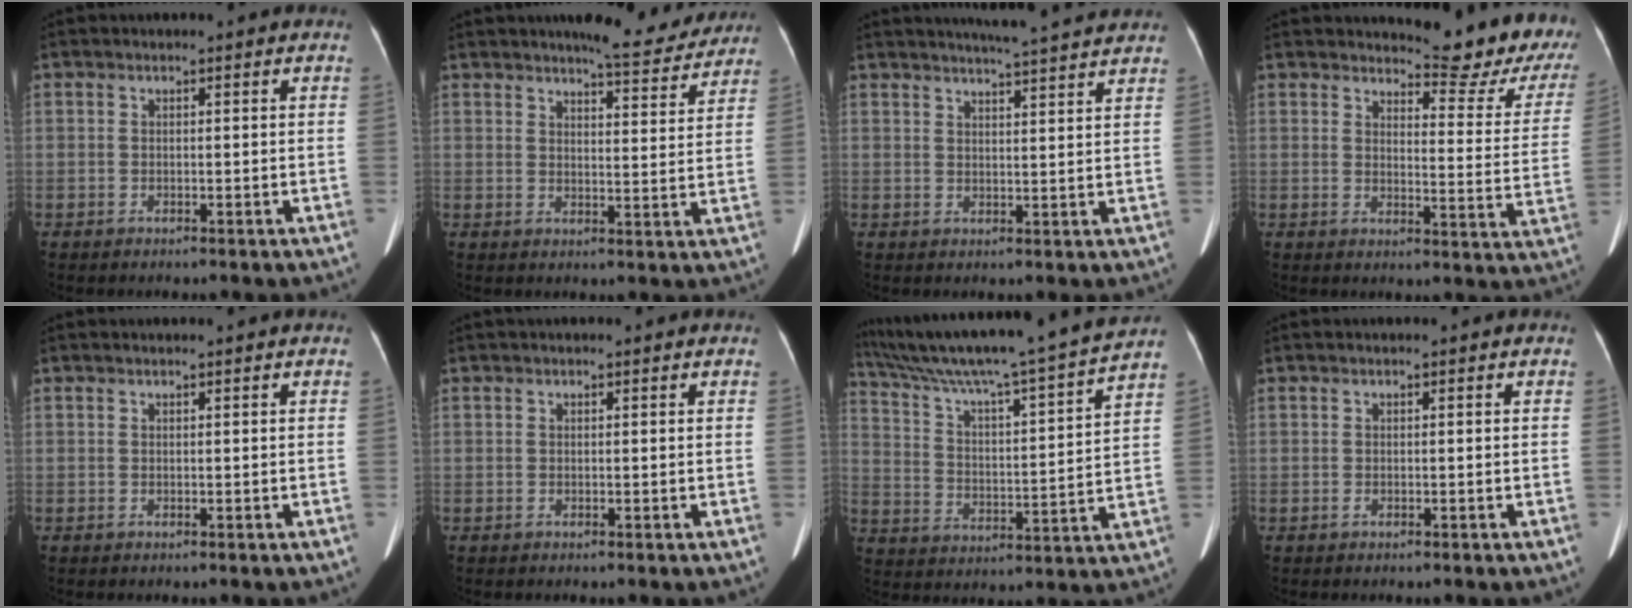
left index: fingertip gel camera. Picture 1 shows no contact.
{"total": 8.9, "force": [8.3, 1.5, 3.0], "torque": [-0.035, -0.008, 0.097]}
{"total": 10.6, "force": [9.8, -0.2, 4.0], "torque": [-0.064, 0.014, 0.119]}
{"total": 14.2, "force": [13.3, 1.8, 4.5], "torque": [-0.043, -0.077, 0.136]}
{"total": 1.2, "force": [1.1, 0.0, 0.4], "torque": [-0.008, 0.021, 0.021]}
{"total": 1.8, "force": [1.5, 0.4, 0.8], "torque": [-0.009, 0.028, 0.021]}
{"total": 22.4, "force": [19.5, -1.5, 10.8], "torque": [-0.191, -0.014, 0.296]}
{"total": 0.6, "force": [0.4, 0.1, 0.4], "torque": [-0.010, 0.019, 0.007]}